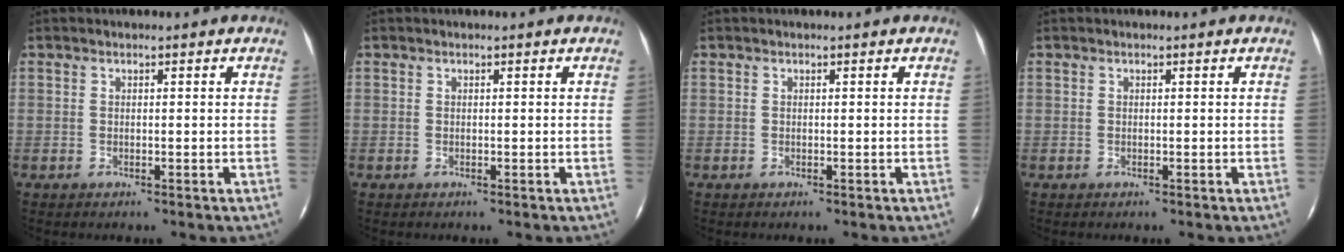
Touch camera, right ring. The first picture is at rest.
{"total": 0.0}
{"total": 0.0}
{"total": 0.0}